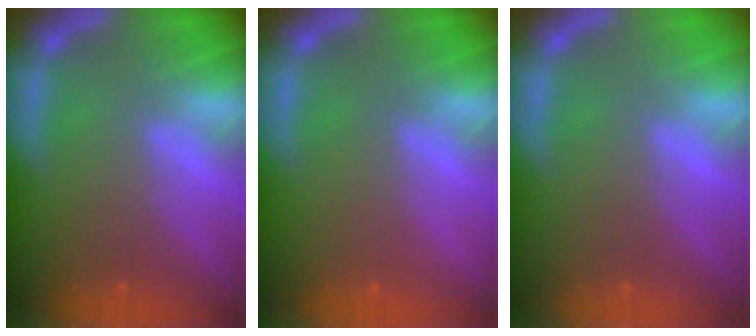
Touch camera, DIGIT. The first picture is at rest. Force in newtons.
{"total": 0.0}
{"total": 0.0}